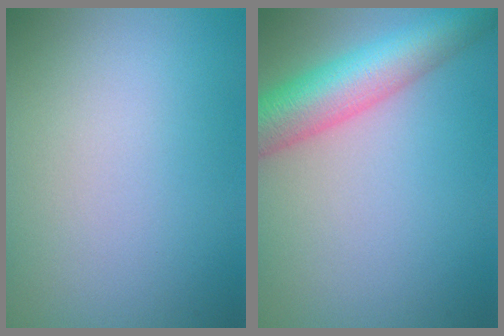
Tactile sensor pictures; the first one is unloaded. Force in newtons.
{"total": 7.8, "press": 7.8, "slide": 0.3}